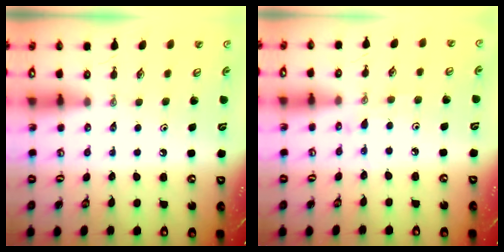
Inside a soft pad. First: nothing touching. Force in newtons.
{"total": 3.4, "press": 3.3, "slide": 0.3}